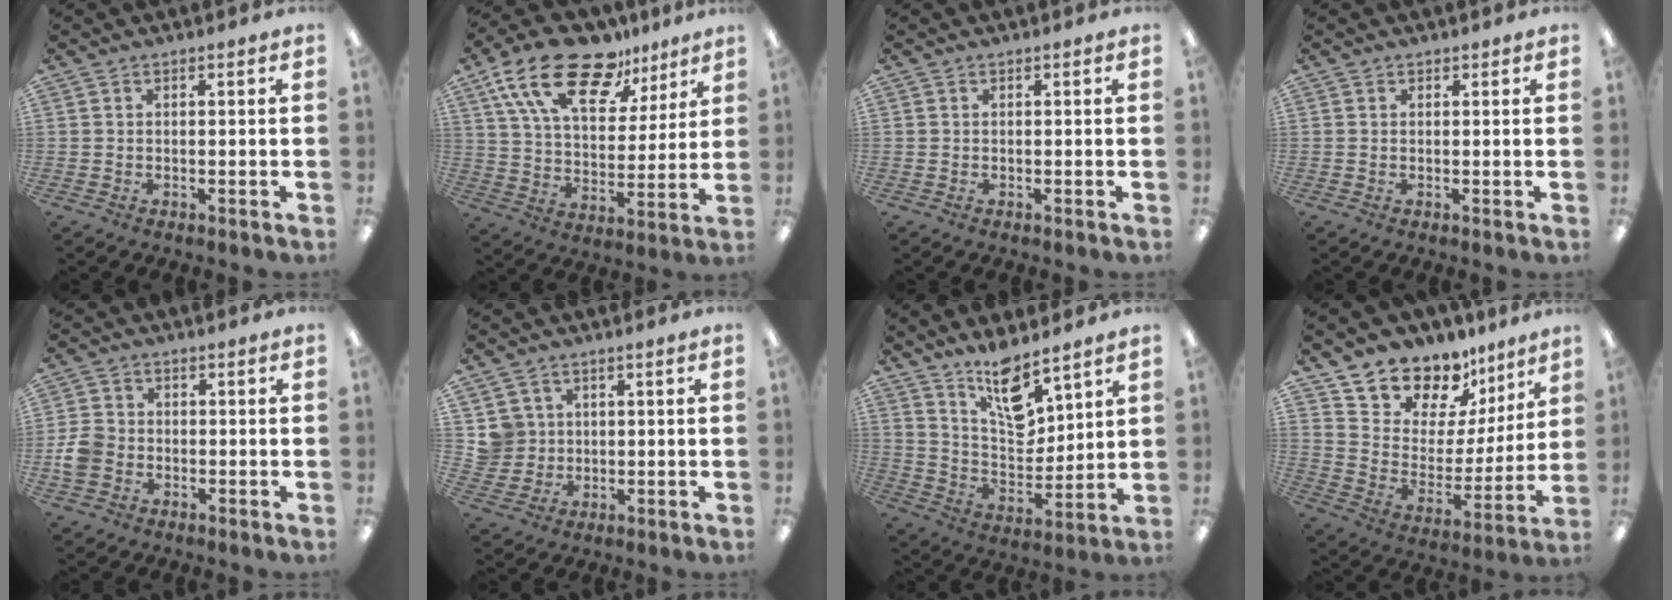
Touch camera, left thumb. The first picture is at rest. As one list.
[{"total": 20.7, "force": [13.6, 10.0, 11.9], "torque": [-0.211, -0.068, 0.240]}, {"total": 0.0}, {"total": 0.8, "force": [0.6, 0.6, 0.0], "torque": [0.007, -0.002, 0.010]}, {"total": 5.7, "force": [-1.6, 4.8, 2.8], "torque": [-0.051, 0.011, -0.029]}, {"total": 5.5, "force": [1.9, 5.1, 0.0], "torque": [-0.007, 0.002, 0.038]}, {"total": 12.6, "force": [9.7, 4.7, 6.5], "torque": [-0.107, -0.066, 0.174]}, {"total": 13.2, "force": [11.2, 6.8, 1.1], "torque": [-0.049, -0.106, 0.212]}]